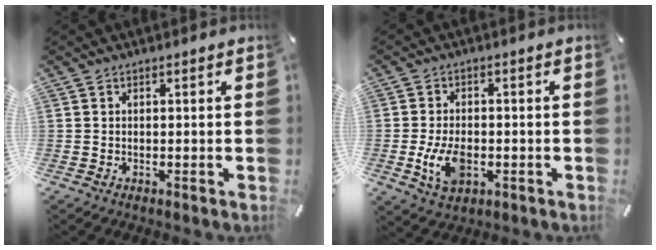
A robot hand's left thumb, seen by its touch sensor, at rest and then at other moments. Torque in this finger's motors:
{"motor_torque": [0.15, 0.16, 0.25, 0.19, 0.09]}